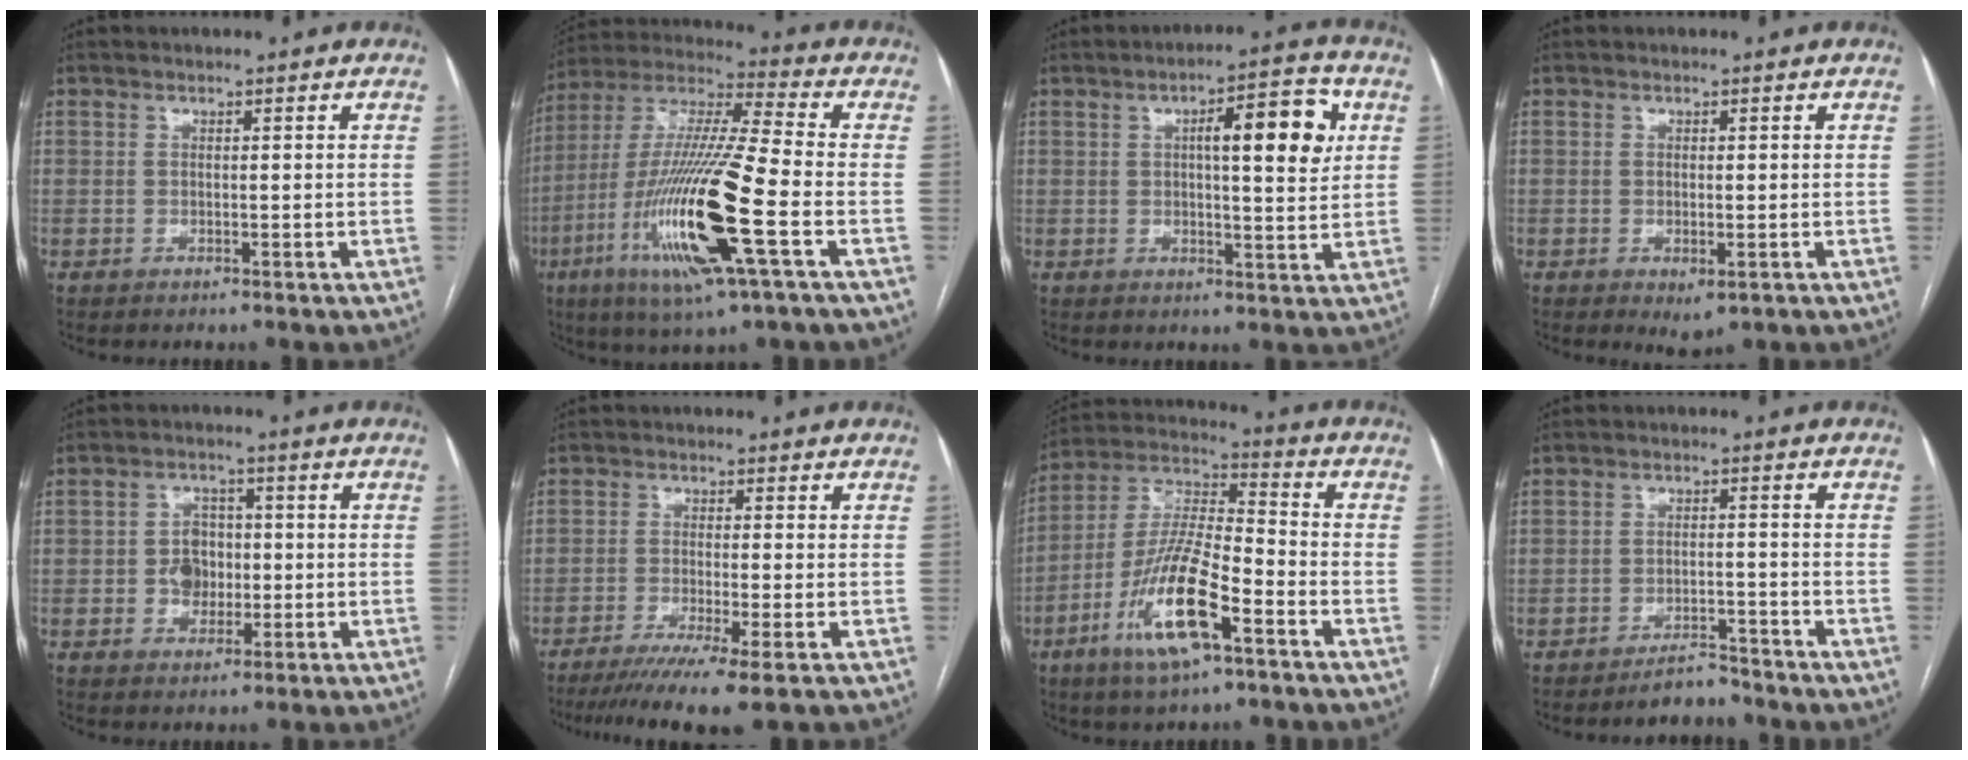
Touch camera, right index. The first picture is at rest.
{"total": 21.2, "force": [-6.8, 1.3, 20.0], "torque": [-0.426, -0.028, -0.131]}
{"total": 10.0, "force": [2.8, 2.2, 9.4], "torque": [-0.130, 0.015, 0.035]}
{"total": 2.3, "force": [-0.9, 0.9, 1.9], "torque": [-0.024, -0.004, -0.004]}
{"total": 4.8, "force": [-0.4, 4.0, 2.6], "torque": [-0.042, 0.013, -0.003]}
{"total": 8.8, "force": [-5.9, -0.4, 6.5], "torque": [-0.100, -0.019, -0.093]}
{"total": 15.3, "force": [-7.0, 3.3, 13.2], "torque": [-0.268, -0.009, -0.130]}
{"total": 3.6, "force": [-3.4, 0.9, 0.6], "torque": [-0.004, -0.002, -0.055]}